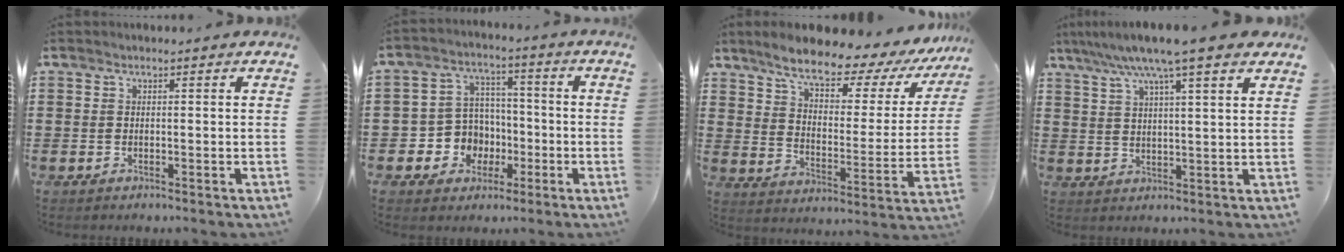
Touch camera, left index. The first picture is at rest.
{"total": 7.1, "force": [-2.0, 6.6, 1.6], "torque": [-0.057, 0.017, -0.031]}
{"total": 9.0, "force": [7.3, 1.9, 4.8], "torque": [-0.102, -0.047, 0.115]}
{"total": 8.7, "force": [6.8, 0.1, 5.5], "torque": [-0.124, -0.018, 0.117]}